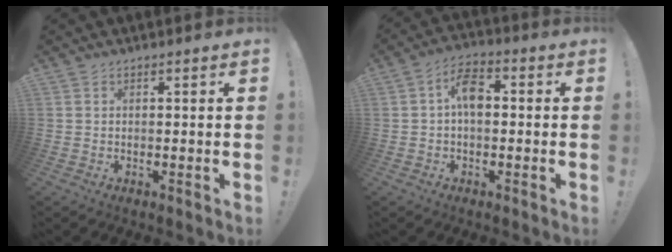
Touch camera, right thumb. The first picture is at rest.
{"total": 7.7, "force": [0.1, 4.4, 6.3], "torque": [-0.105, 0.011, 0.000]}